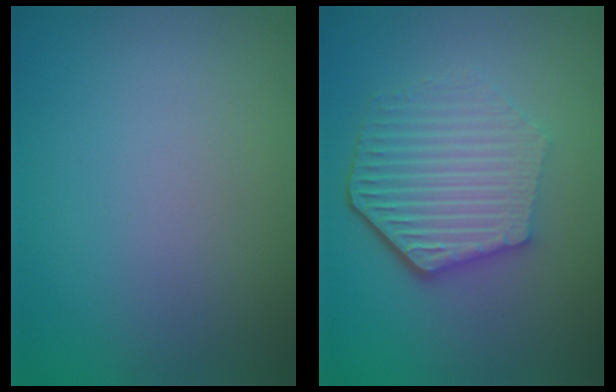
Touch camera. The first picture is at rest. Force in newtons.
{"total": 6.0, "press": 4.5, "slide": 4.0}